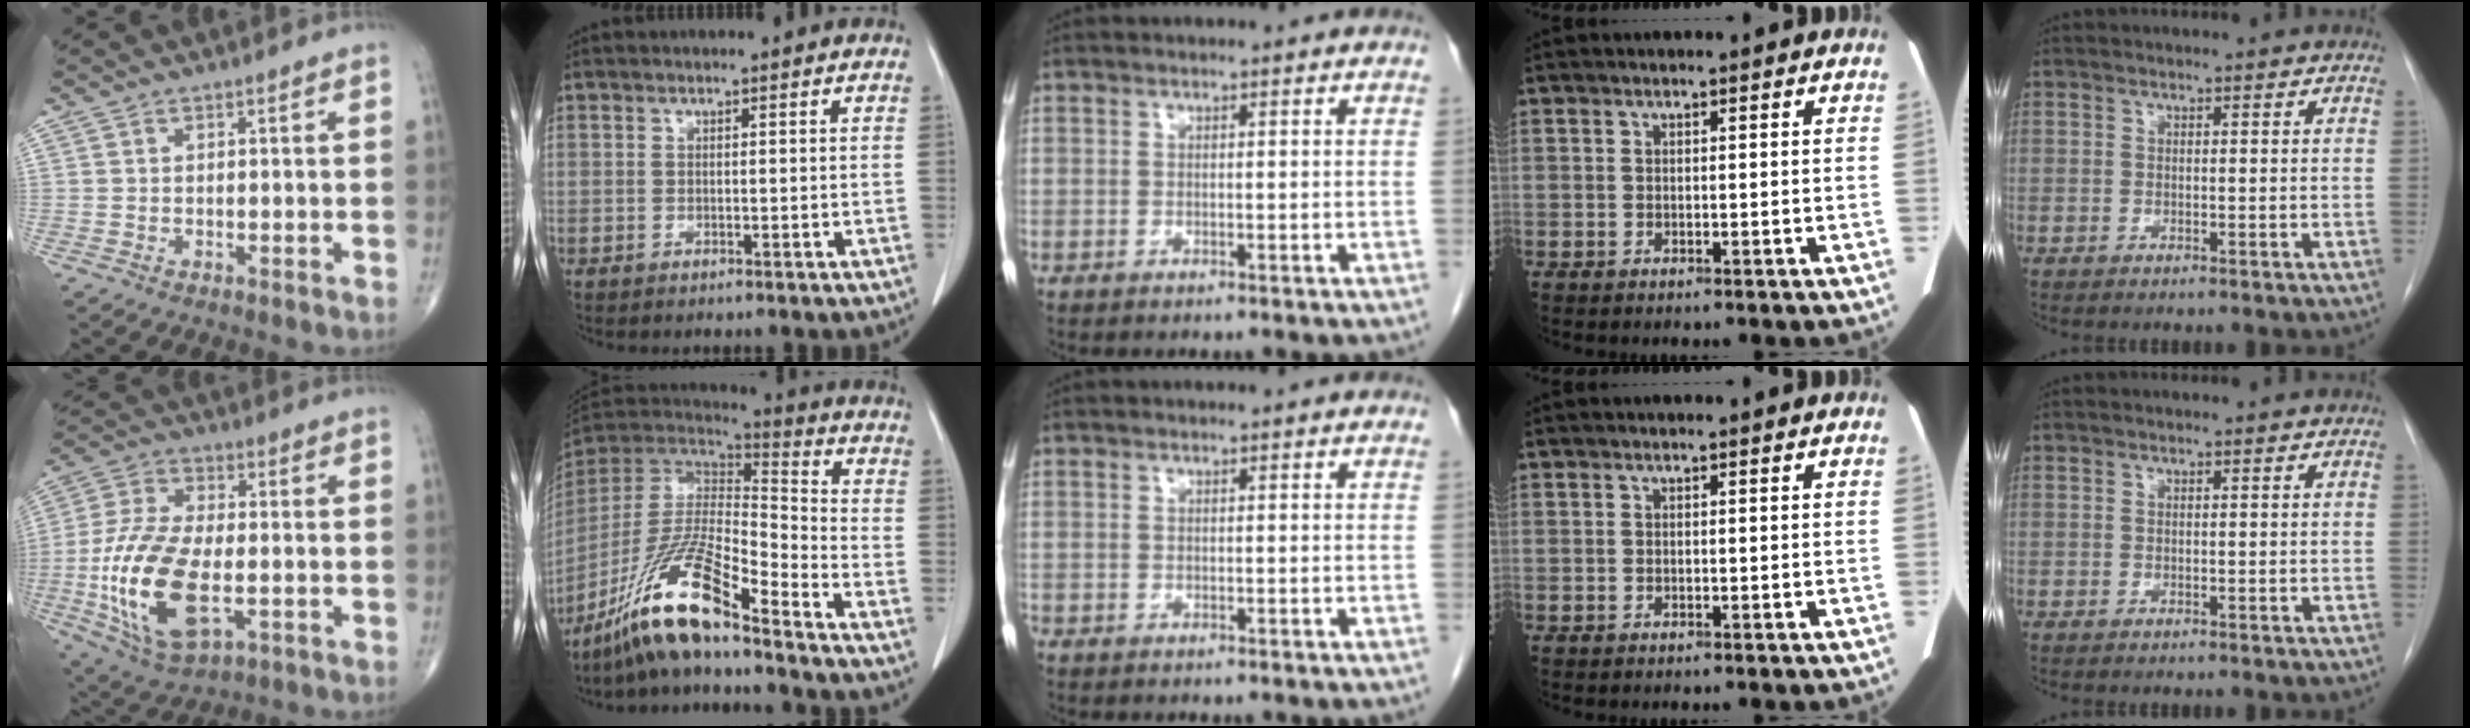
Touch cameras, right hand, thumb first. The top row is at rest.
{"thumb": {"total": 19.4, "force": [-3.8, 9.4, 16.5], "torque": [-0.341, 0.001, -0.059]}, "index": {"total": 15.8, "force": [-11.6, 1.4, 10.6], "torque": [-0.204, -0.009, -0.218]}}